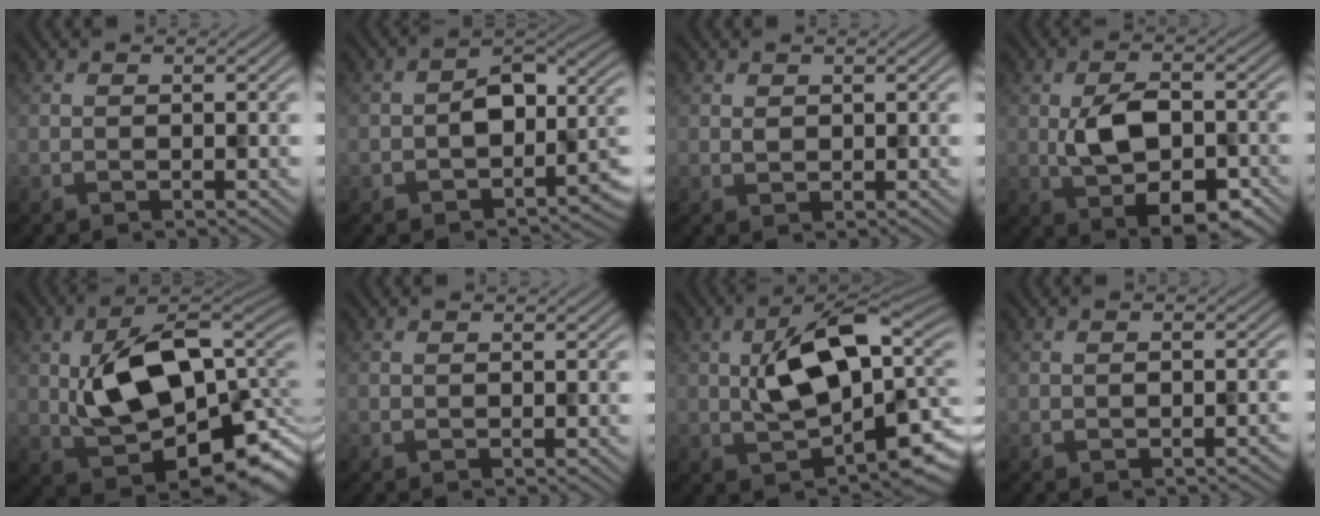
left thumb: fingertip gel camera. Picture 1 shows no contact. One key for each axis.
{"total": 8.0, "fx": -2.0, "fy": 5.2, "fz": 5.8, "tx": -0.069, "ty": -0.003, "tz": -0.042}
{"total": 0.8, "fx": 0.6, "fy": 0.5, "fz": 0.2, "tx": -0.005, "ty": -0.001, "tz": 0.011}
{"total": 8.8, "fx": -1.9, "fy": 4.6, "fz": 7.2, "tx": -0.140, "ty": -0.011, "tz": -0.029}
{"total": 16.4, "fx": 0.4, "fy": 9.7, "fz": 13.1, "tx": -0.224, "ty": -0.028, "tz": 0.016}
{"total": 0.0}
{"total": 12.3, "fx": 1.0, "fy": 6.2, "fz": 10.5, "tx": -0.177, "ty": -0.002, "tz": 0.020}
{"total": 0.9, "fx": -0.6, "fy": 0.2, "fz": 0.6, "tx": -0.006, "ty": 0.002, "tz": -0.009}